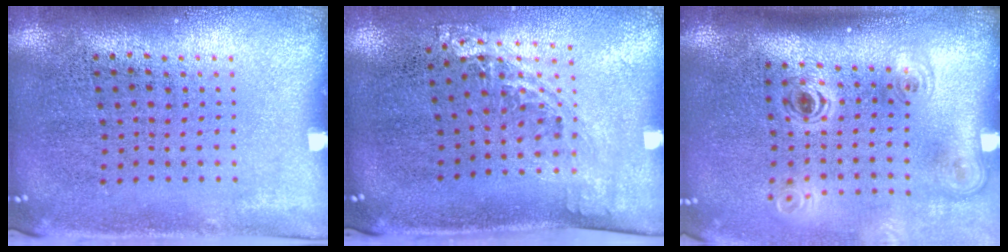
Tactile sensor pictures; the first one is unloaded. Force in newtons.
{"total": 1.3, "press": 1.0, "slide": 0.9}
{"total": 2.1, "press": 1.4, "slide": 1.5}